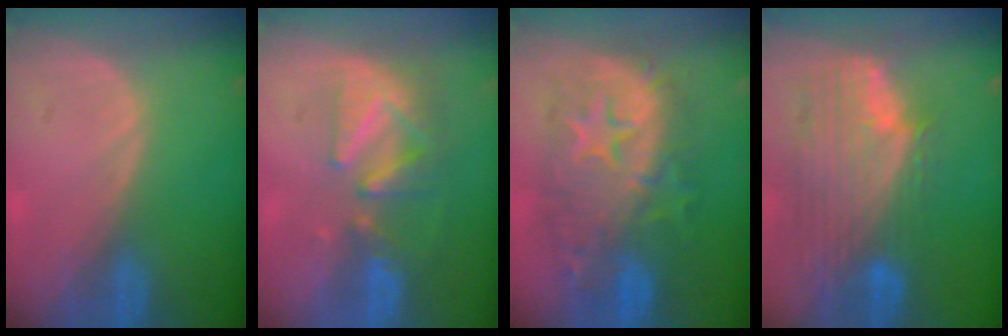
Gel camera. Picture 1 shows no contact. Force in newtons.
{"total": 8.6, "press": 8.0, "slide": 3.1}
{"total": 12.5, "press": 12.5, "slide": 1.1}
{"total": 11.8, "press": 10.0, "slide": 6.2}